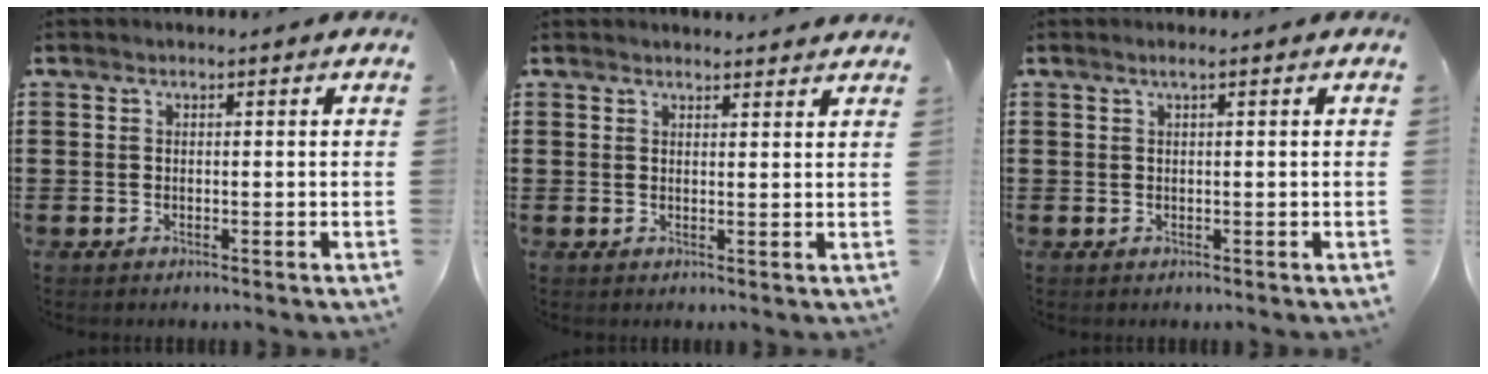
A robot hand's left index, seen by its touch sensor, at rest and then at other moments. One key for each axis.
{"total": 1.6, "fx": 1.6, "fy": 0.1, "fz": 0.1, "tx": -0.007, "ty": 0.001, "tz": 0.031}
{"total": 0.7, "fx": 0.2, "fy": -0.1, "fz": 0.7, "tx": -0.011, "ty": -0.003, "tz": 0.003}